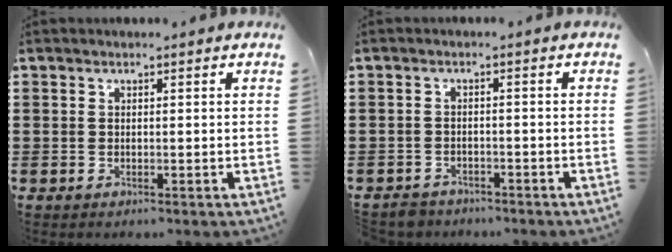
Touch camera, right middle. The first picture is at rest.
{"total": 2.1, "force": [-2.0, 0.4, -0.2], "torque": [-0.005, 0.000, -0.046]}